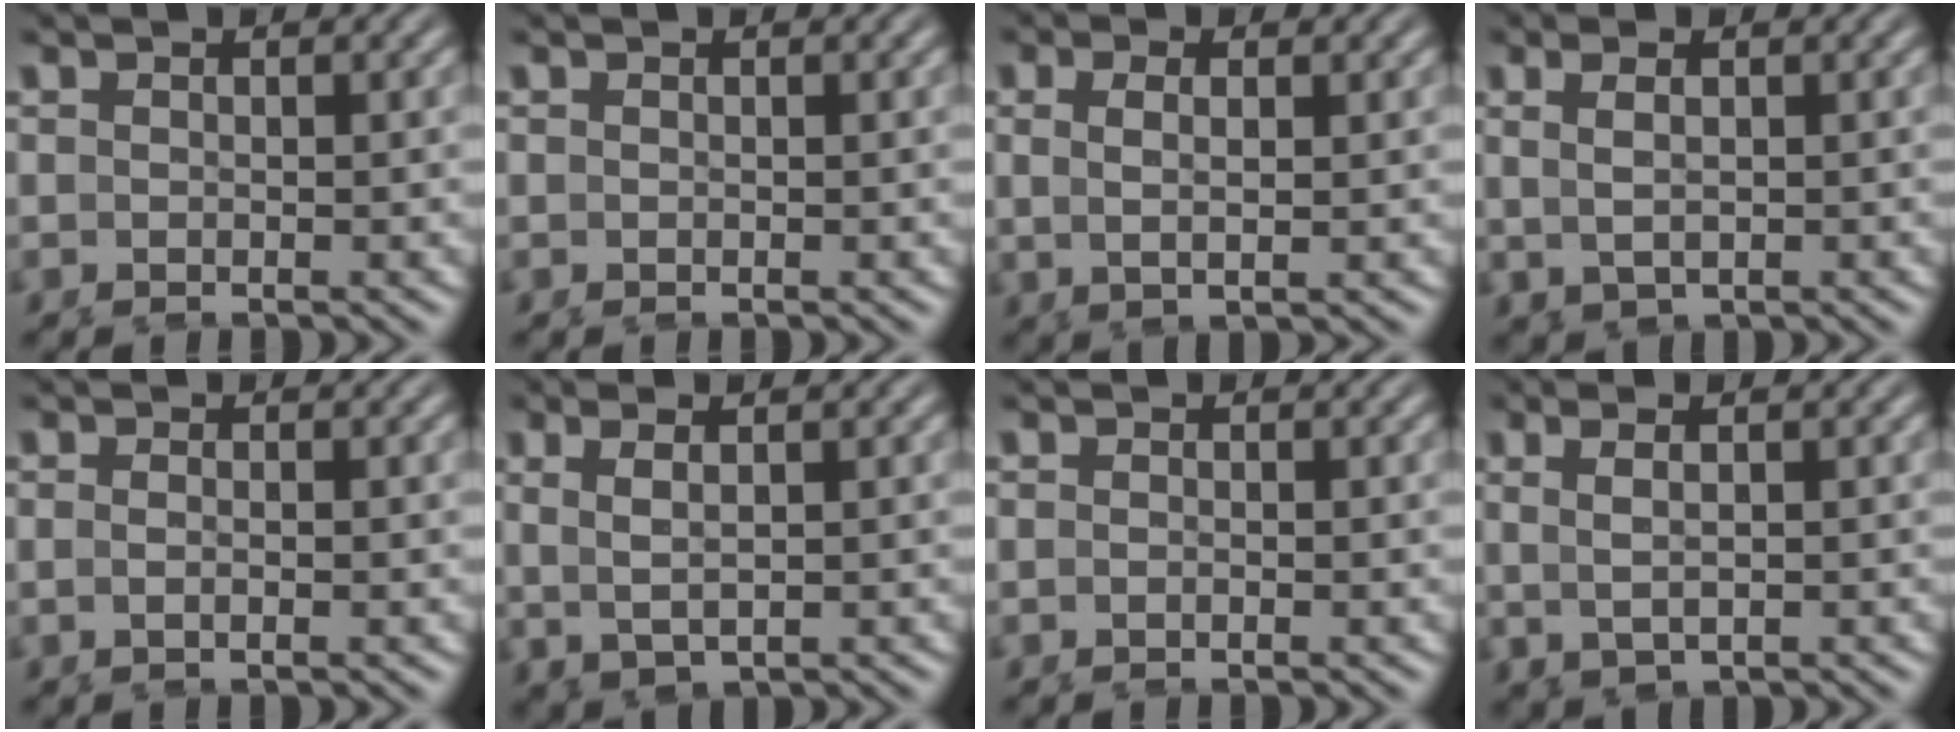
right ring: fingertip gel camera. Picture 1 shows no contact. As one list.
[{"total": 0.0}, {"total": 2.5, "force": [0.2, 1.0, 2.3], "torque": [-0.044, -0.001, 0.005]}, {"total": 2.7, "force": [0.3, 1.6, 2.1], "torque": [-0.043, 0.003, 0.008]}, {"total": 0.9, "force": [-0.5, 0.3, 0.7], "torque": [-0.019, -0.004, -0.014]}, {"total": 3.7, "force": [0.4, 2.1, 2.9], "torque": [-0.061, 0.003, 0.008]}, {"total": 0.7, "force": [-0.4, 0.5, 0.3], "torque": [-0.015, 0.001, -0.013]}, {"total": 2.8, "force": [0.3, 1.5, 2.4], "torque": [-0.047, 0.005, 0.006]}]